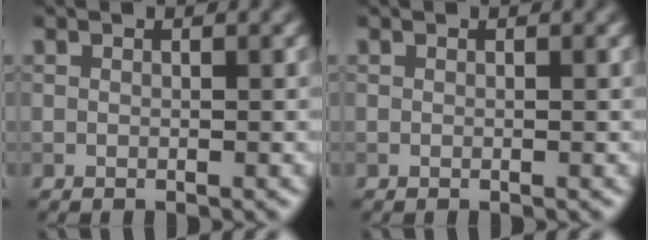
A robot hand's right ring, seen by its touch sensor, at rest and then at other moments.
{"total": 0.0}